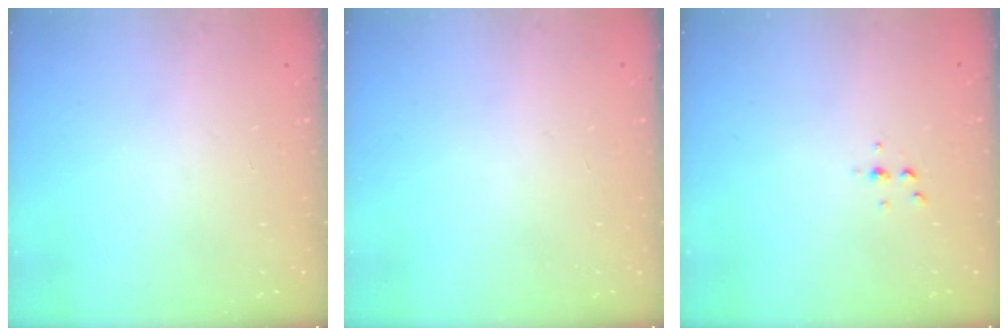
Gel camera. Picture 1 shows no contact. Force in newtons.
{"total": 0.0}
{"total": 2.5, "press": 2.4, "slide": 0.2}